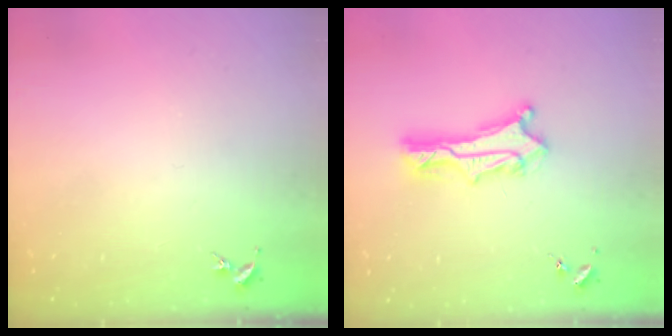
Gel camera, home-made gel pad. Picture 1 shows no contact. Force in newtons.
{"total": 4.7, "press": 4.6, "slide": 0.3}